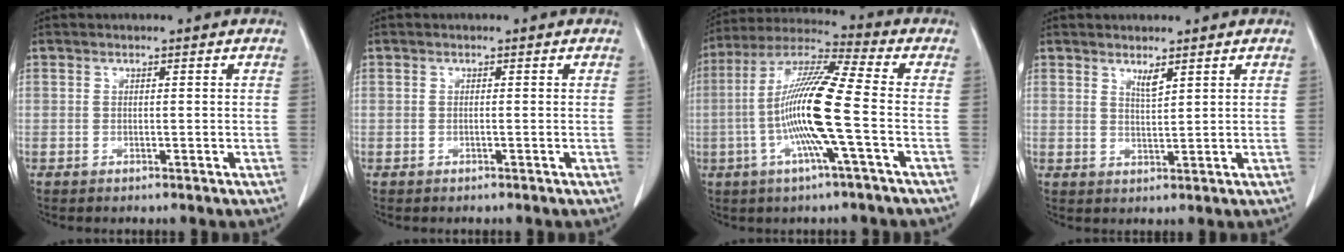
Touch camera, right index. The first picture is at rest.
{"total": 0.0}
{"total": 14.2, "force": [-2.6, -0.3, 13.9], "torque": [-0.273, 0.002, -0.061]}
{"total": 2.0, "force": [1.5, 0.1, 1.4], "torque": [-0.029, -0.009, 0.032]}